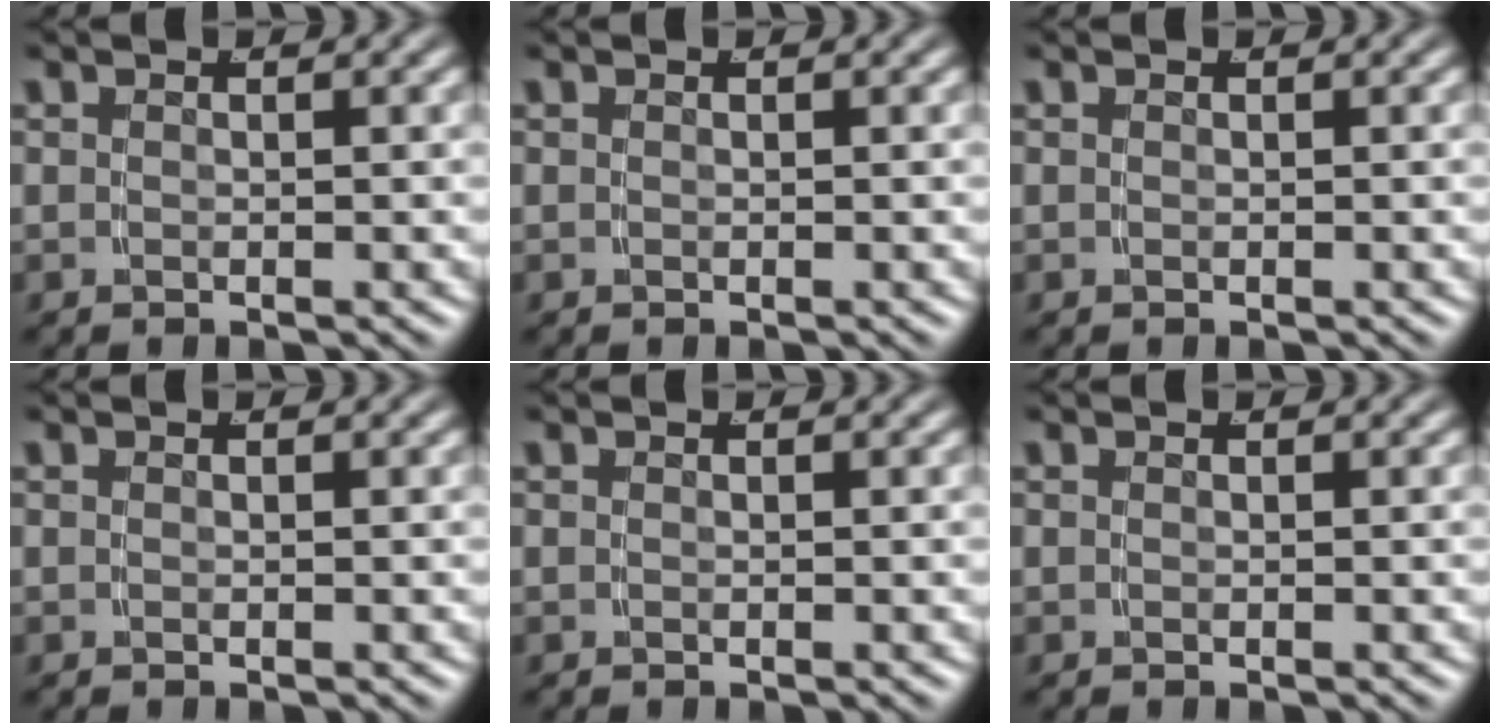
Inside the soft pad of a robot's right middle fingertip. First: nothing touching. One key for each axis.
{"total": 0.0}
{"total": 0.0}
{"total": 0.0}
{"total": 0.0}
{"total": 0.0}